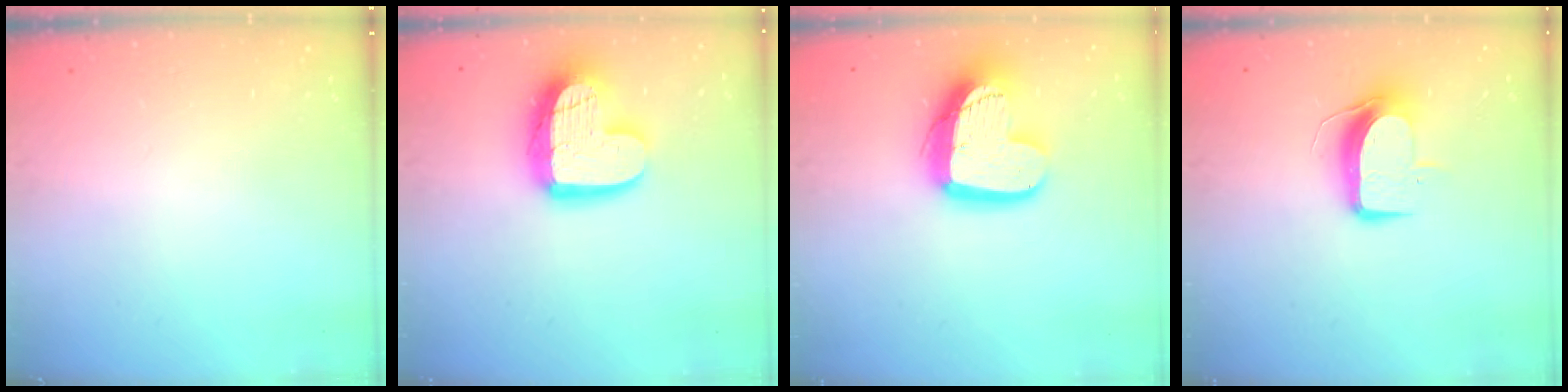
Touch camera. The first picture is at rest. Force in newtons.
{"total": 17.3, "press": 17.3, "slide": 1.7}
{"total": 16.7, "press": 16.6, "slide": 1.5}
{"total": 9.5, "press": 9.5, "slide": 0.8}